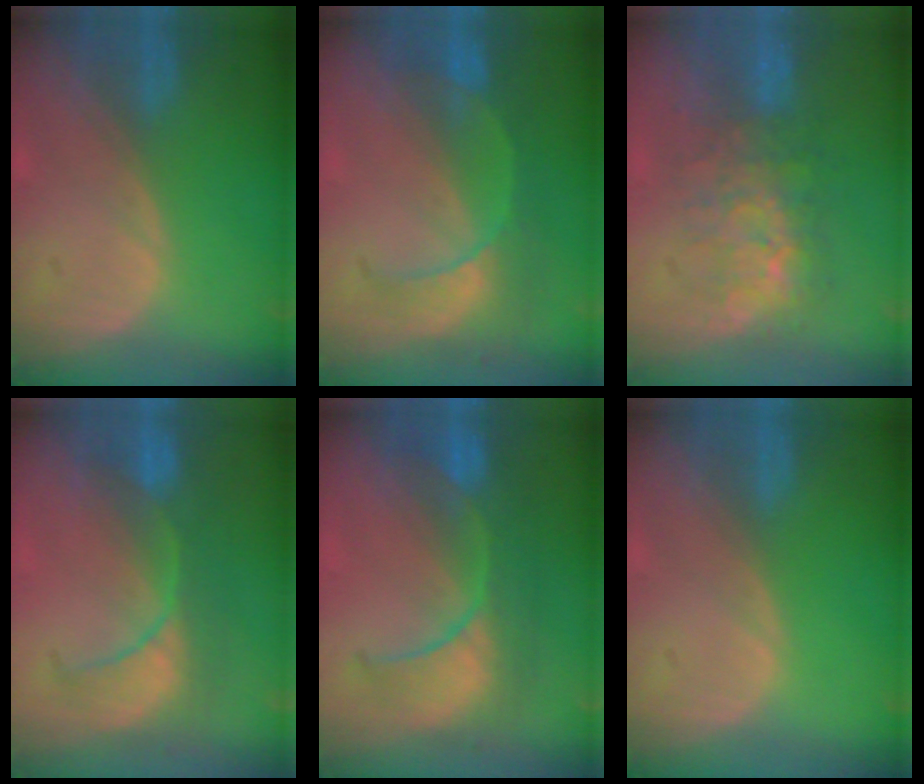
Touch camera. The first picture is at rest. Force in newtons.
{"total": 7.8, "press": 6.9, "slide": 3.7}
{"total": 7.9, "press": 7.7, "slide": 1.6}
{"total": 7.9, "press": 7.7, "slide": 1.5}
{"total": 9.2, "press": 9.0, "slide": 2.3}
{"total": 0.0}